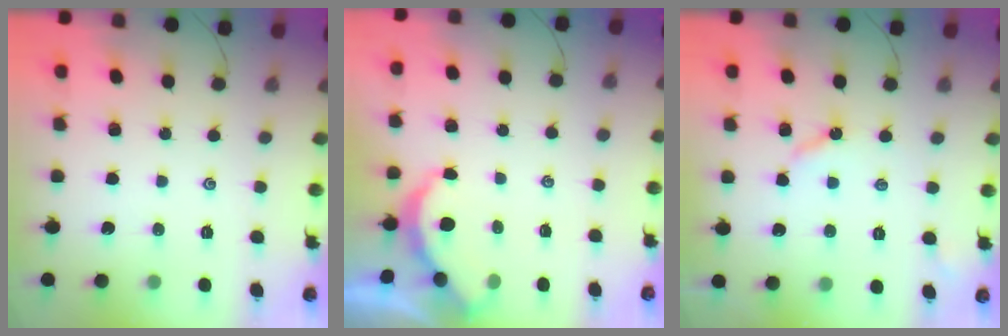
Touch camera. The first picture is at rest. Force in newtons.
{"total": 2.6, "press": 2.6, "slide": 0.3}
{"total": 3.9, "press": 3.8, "slide": 0.6}